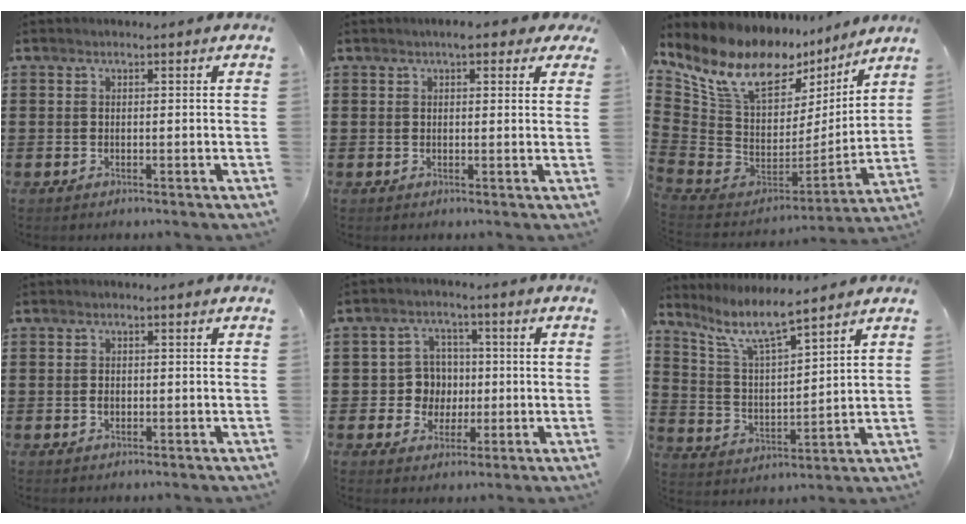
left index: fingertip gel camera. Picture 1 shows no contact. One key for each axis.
{"total": 3.3, "fx": 2.3, "fy": 1.0, "fz": 2.1, "tx": -0.039, "ty": 0.005, "tz": 0.039}
{"total": 12.4, "fx": 9.1, "fy": 5.9, "fz": 6.0, "tx": -0.157, "ty": -0.057, "tz": 0.161}
{"total": 0.9, "fx": 0.0, "fy": 0.6, "fz": 0.6, "tx": -0.016, "ty": 0.003, "tz": -0.001}
{"total": 6.1, "fx": 0.1, "fy": 5.8, "fz": 1.7, "tx": -0.050, "ty": 0.016, "tz": 0.001}
{"total": 7.6, "fx": 6.5, "fy": 0.8, "fz": 3.9, "tx": -0.100, "ty": -0.030, "tz": 0.113}